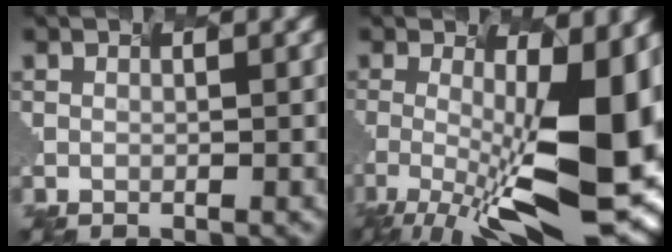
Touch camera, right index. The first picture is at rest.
{"total": 11.9, "force": [-2.9, 2.7, 11.2], "torque": [-0.187, -0.015, -0.024]}